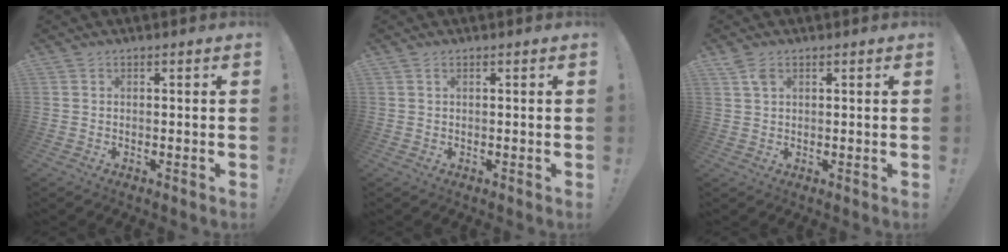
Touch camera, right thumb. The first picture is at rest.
{"total": 0.6, "force": [0.2, 0.0, 0.5], "torque": [-0.019, 0.004, 0.006]}
{"total": 3.3, "force": [1.9, 1.7, 2.1], "torque": [-0.045, 0.000, 0.035]}